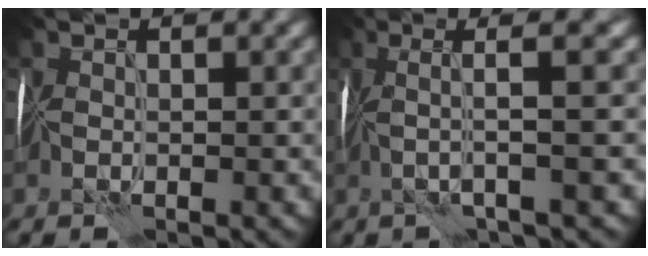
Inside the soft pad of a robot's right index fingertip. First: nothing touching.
{"total": 4.9, "force": [0.8, 0.4, 4.8], "torque": [-0.087, 0.017, 0.013]}